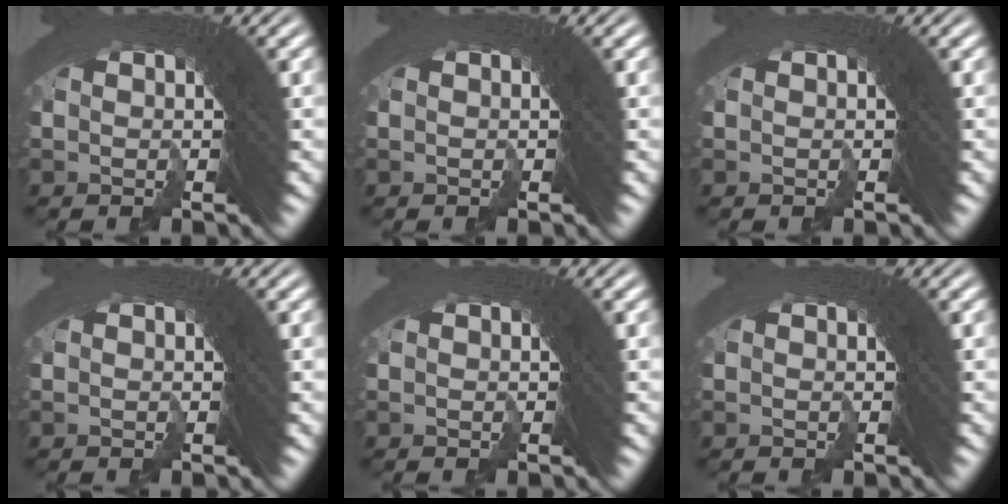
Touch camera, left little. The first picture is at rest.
{"total": 0.0}
{"total": 0.0}
{"total": 0.0}
{"total": 0.0}
{"total": 0.0}